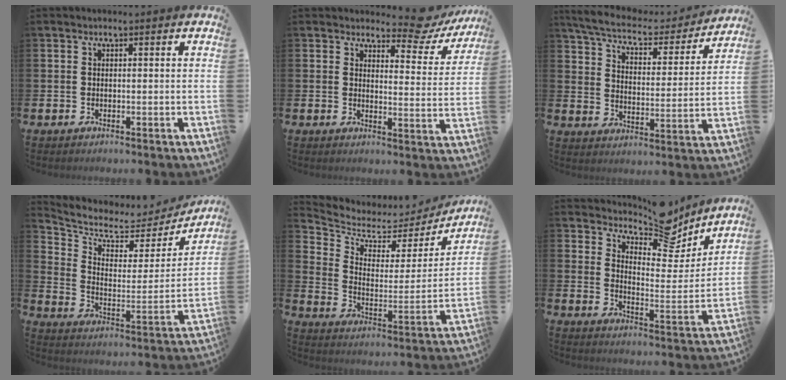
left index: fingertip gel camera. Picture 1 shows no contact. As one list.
[{"total": 5.5, "force": [5.0, 1.8, 1.6], "torque": [-0.017, -0.040, 0.079]}, {"total": 7.3, "force": [6.6, 1.7, 2.6], "torque": [-0.085, -0.045, 0.110]}, {"total": 6.7, "force": [6.0, 2.6, 1.4], "torque": [-0.070, -0.053, 0.099]}, {"total": 4.9, "force": [4.4, 2.2, 0.7], "torque": [-0.049, -0.043, 0.066]}, {"total": 9.9, "force": [9.1, 2.7, 2.8], "torque": [-0.061, -0.065, 0.162]}]